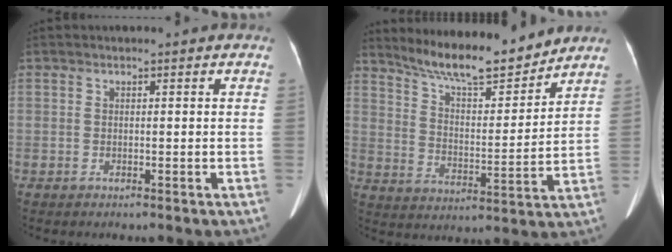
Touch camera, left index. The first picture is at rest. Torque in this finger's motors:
{"motor_torque": [0.71, -0.84, 0.06, 0.08]}